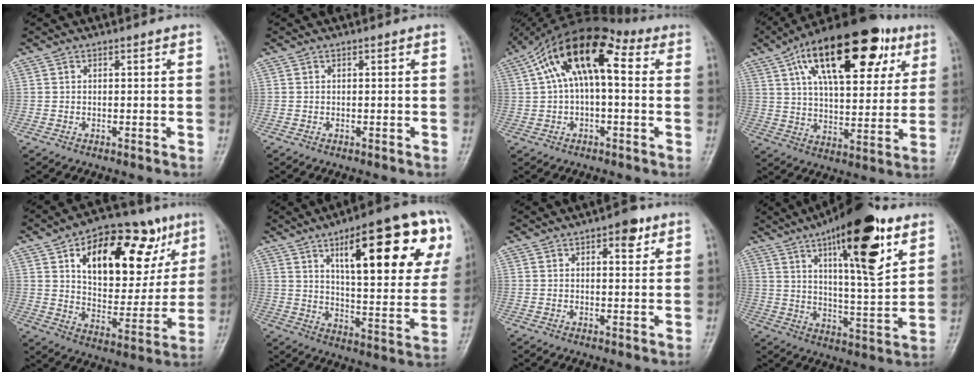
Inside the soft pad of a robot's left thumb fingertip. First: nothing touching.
{"total": 0.0}
{"total": 15.2, "force": [3.4, 7.4, 12.8], "torque": [-0.211, 0.047, 0.047]}
{"total": 25.2, "force": [11.9, 11.2, 19.2], "torque": [-0.269, -0.015, 0.193]}
{"total": 23.7, "force": [10.1, 13.0, 17.1], "torque": [-0.199, -0.014, 0.159]}
{"total": 26.5, "force": [11.7, 8.2, 22.4], "torque": [-0.282, -0.021, 0.172]}
{"total": 4.9, "force": [2.6, 2.2, 3.5], "torque": [-0.030, -0.008, 0.030]}
{"total": 20.9, "force": [10.8, 5.9, 16.9], "torque": [-0.231, -0.043, 0.166]}